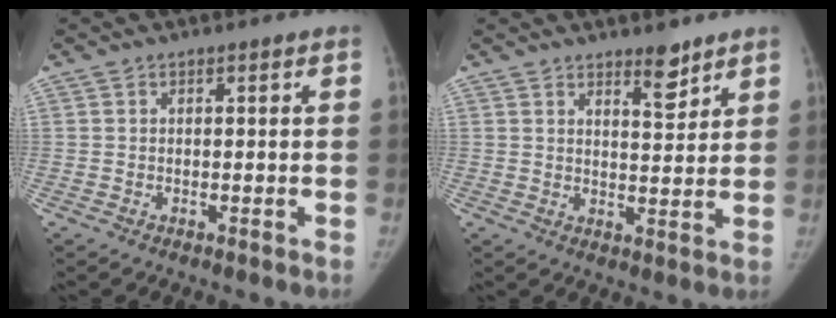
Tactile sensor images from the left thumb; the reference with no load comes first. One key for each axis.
{"total": 4.9, "fx": 3.8, "fy": 1.6, "fz": 2.7, "tx": -0.024, "ty": -0.032, "tz": 0.058}